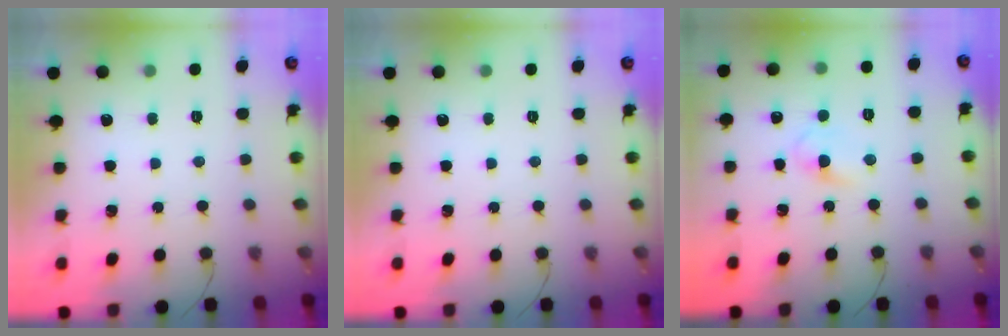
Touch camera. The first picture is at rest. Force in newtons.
{"total": 0.0}
{"total": 3.9, "press": 3.7, "slide": 1.3}